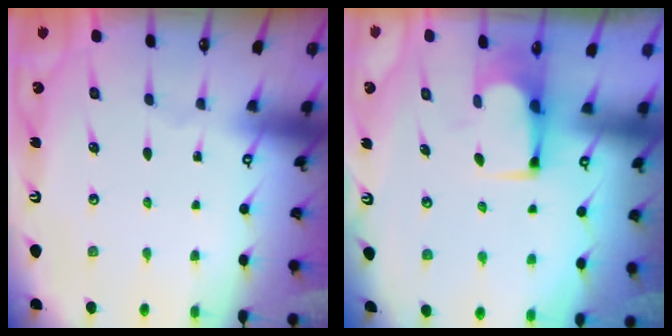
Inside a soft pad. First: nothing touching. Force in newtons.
{"total": 1.8, "press": 1.7, "slide": 0.4}